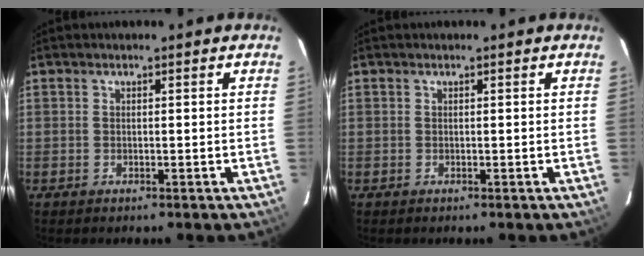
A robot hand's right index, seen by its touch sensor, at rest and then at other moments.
{"total": 0.0}